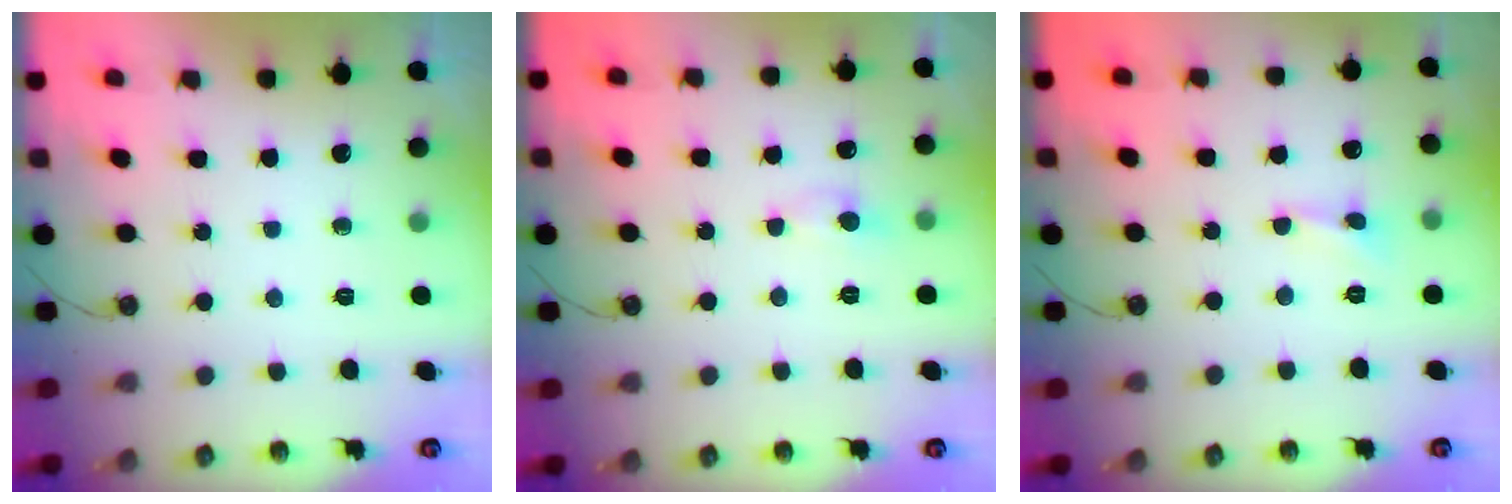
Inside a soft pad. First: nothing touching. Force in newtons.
{"total": 1.0, "press": 0.7, "slide": 0.7}
{"total": 1.9, "press": 1.8, "slide": 0.6}